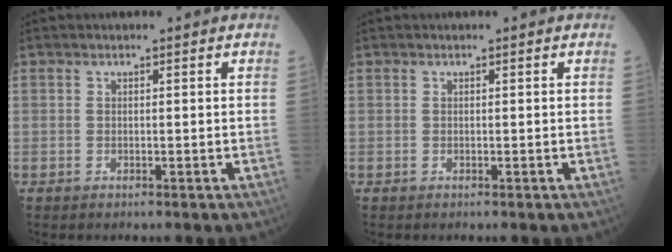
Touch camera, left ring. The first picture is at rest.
{"total": 0.0}